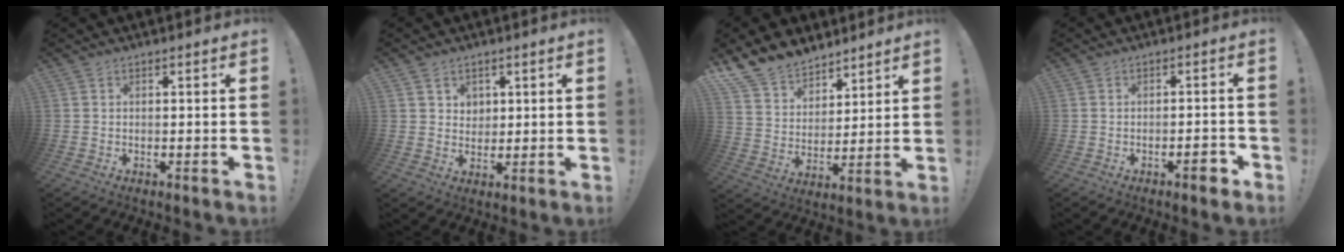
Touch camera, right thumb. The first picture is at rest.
{"total": 4.7, "force": [2.5, 3.9, 0.3], "torque": [0.008, -0.017, 0.044]}
{"total": 12.8, "force": [10.9, 6.4, 2.1], "torque": [-0.056, -0.088, 0.211]}
{"total": 4.2, "force": [-2.4, 1.0, 3.3], "torque": [-0.039, 0.007, -0.040]}